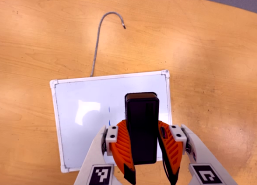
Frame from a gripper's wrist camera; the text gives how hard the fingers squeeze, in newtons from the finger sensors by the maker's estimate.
{"total": 7.0, "left": 6.5, "right": 7.6}